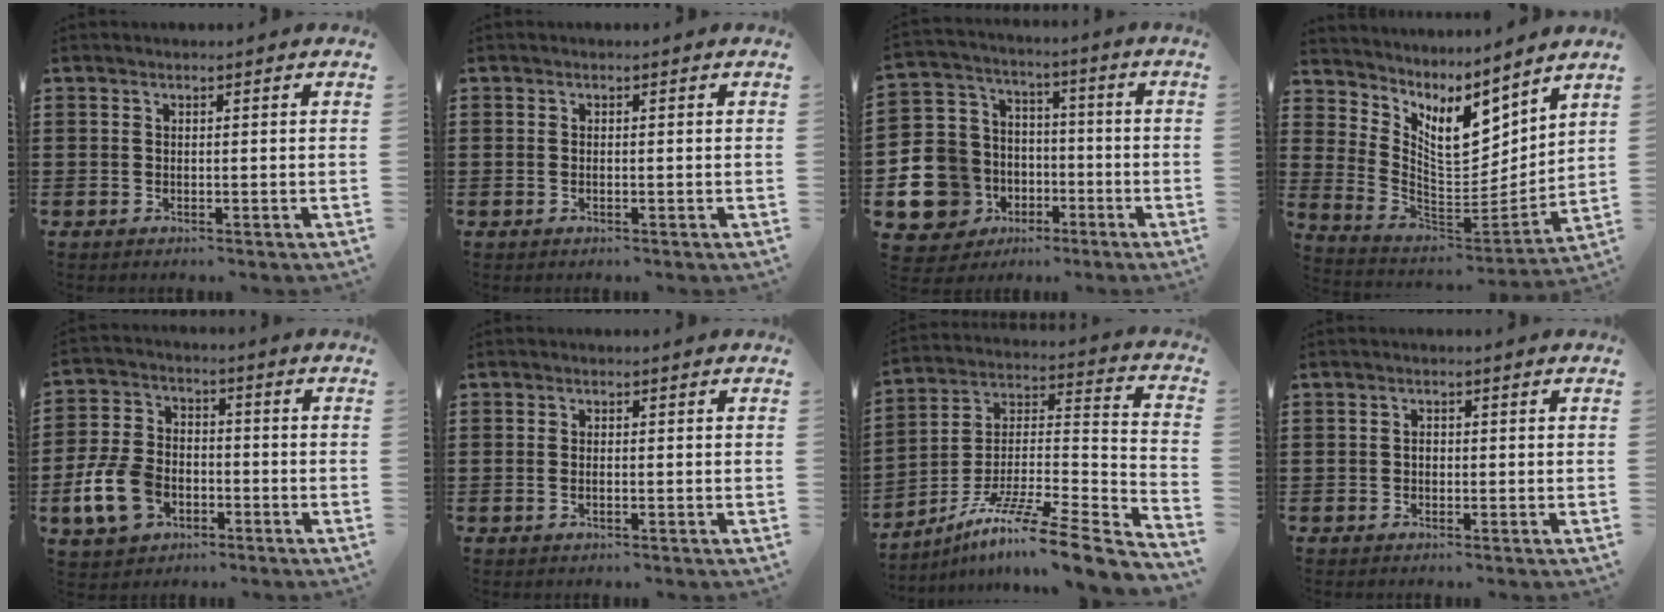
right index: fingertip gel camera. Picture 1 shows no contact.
{"total": 0.0}
{"total": 13.0, "force": [-6.1, 10.9, 3.6], "torque": [-0.133, 0.009, -0.100]}
{"total": 7.9, "force": [5.1, 3.7, 4.8], "torque": [-0.102, -0.044, 0.091]}
{"total": 9.4, "force": [-3.4, 6.4, 6.0], "torque": [-0.160, 0.005, -0.069]}
{"total": 0.7, "force": [-0.1, 0.3, 0.6], "torque": [-0.014, -0.004, 0.000]}
{"total": 10.0, "force": [-7.5, 0.5, 6.7], "torque": [-0.109, -0.002, -0.140]}
{"total": 0.7, "force": [-0.1, 0.4, 0.6], "torque": [-0.013, -0.001, 0.000]}